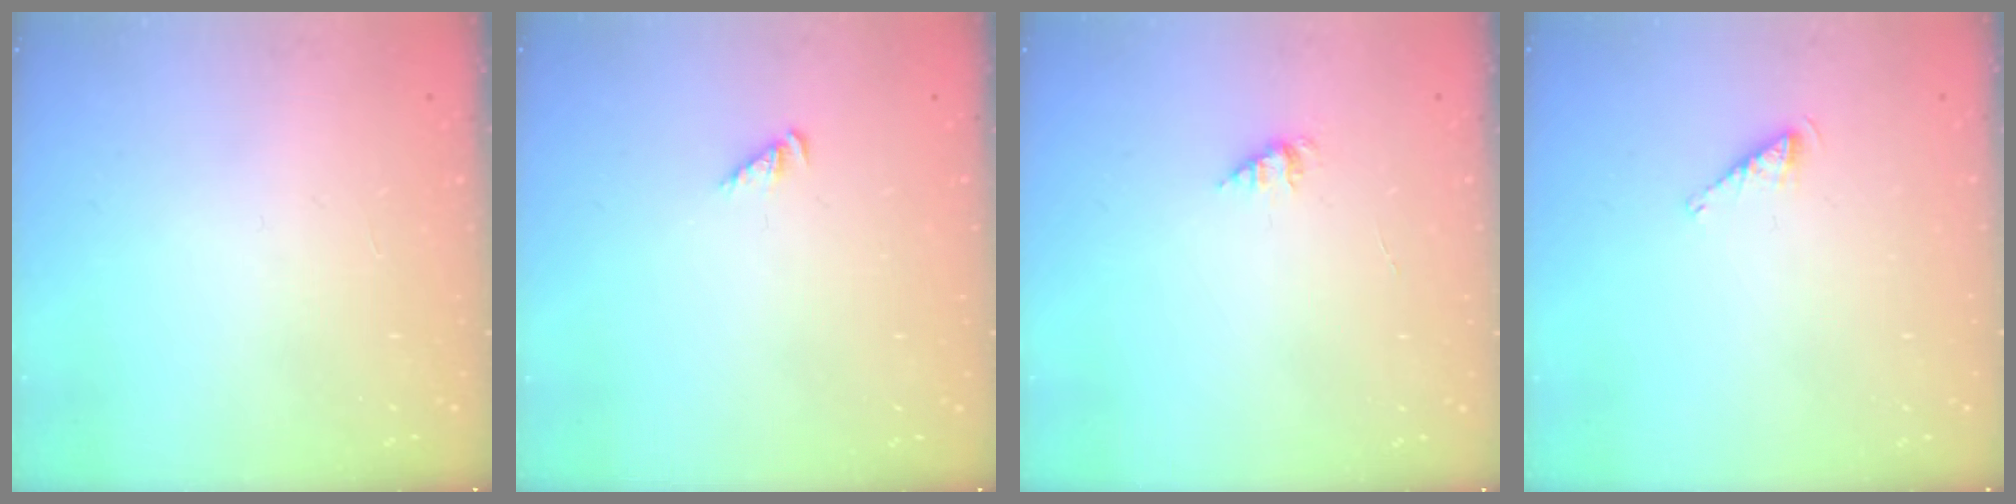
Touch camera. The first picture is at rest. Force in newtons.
{"total": 2.3, "press": 2.2, "slide": 0.4}
{"total": 1.7, "press": 1.7, "slide": 0.2}
{"total": 3.7, "press": 3.7, "slide": 0.5}